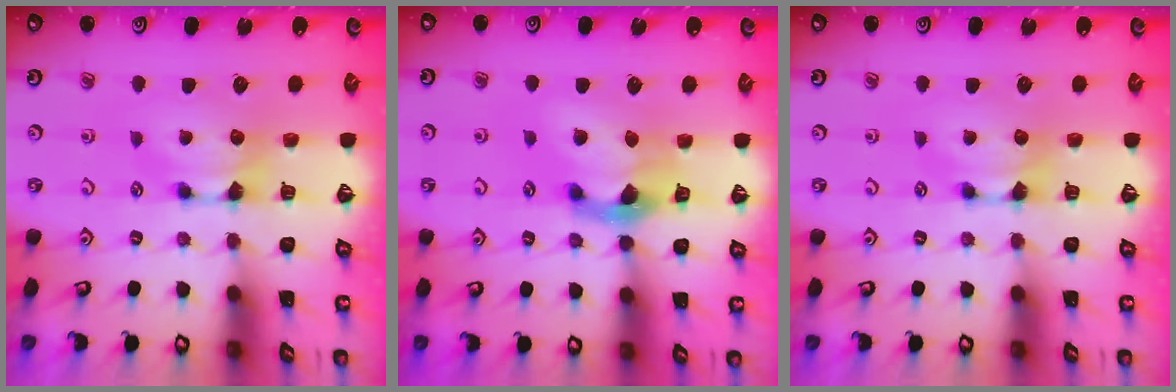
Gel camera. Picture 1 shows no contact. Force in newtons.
{"total": 4.7, "press": 4.1, "slide": 2.1}
{"total": 0.0}